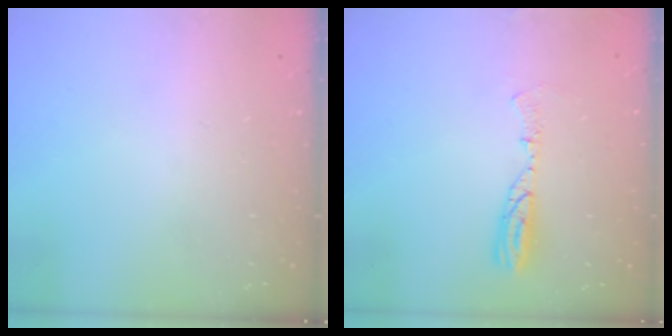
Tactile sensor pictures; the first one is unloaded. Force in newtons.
{"total": 7.4, "press": 7.2, "slide": 1.5}